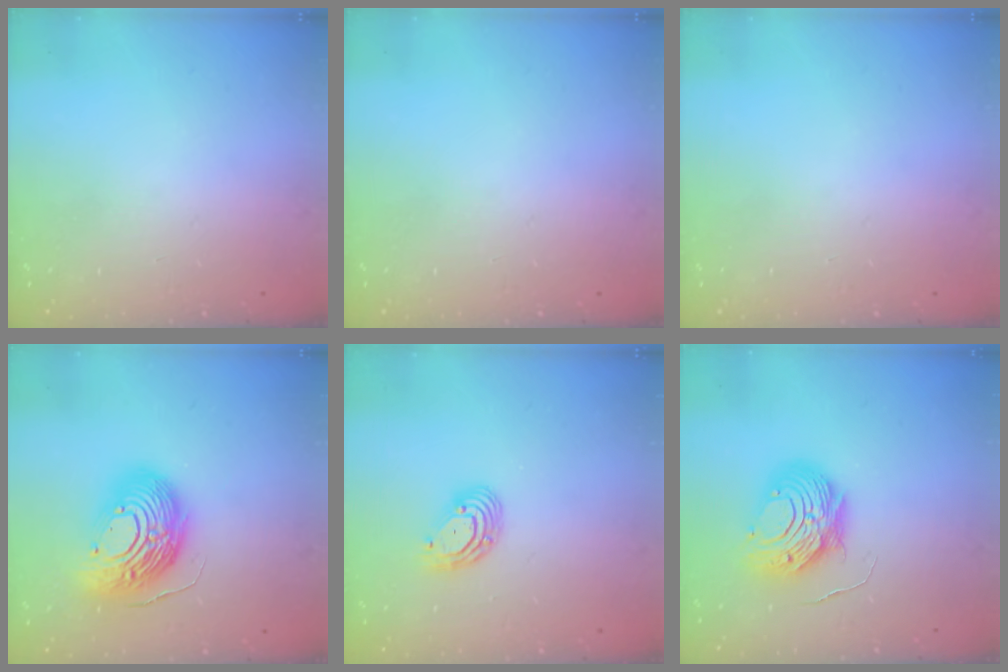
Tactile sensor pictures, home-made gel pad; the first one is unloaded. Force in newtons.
{"total": 0.0}
{"total": 0.0}
{"total": 18.8, "press": 18.6, "slide": 2.8}
{"total": 7.3, "press": 7.2, "slide": 1.3}
{"total": 10.1, "press": 10.0, "slide": 1.0}